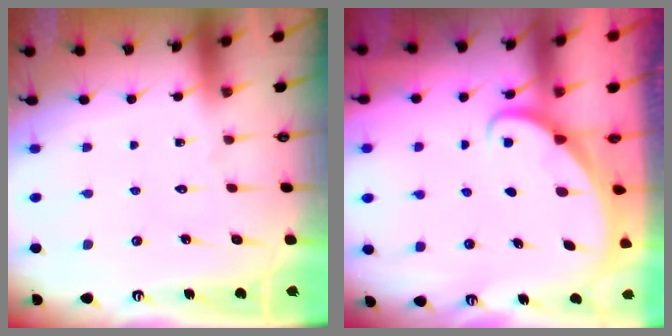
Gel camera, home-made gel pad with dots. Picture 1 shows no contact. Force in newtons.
{"total": 1.8, "press": 1.8, "slide": 0.0}